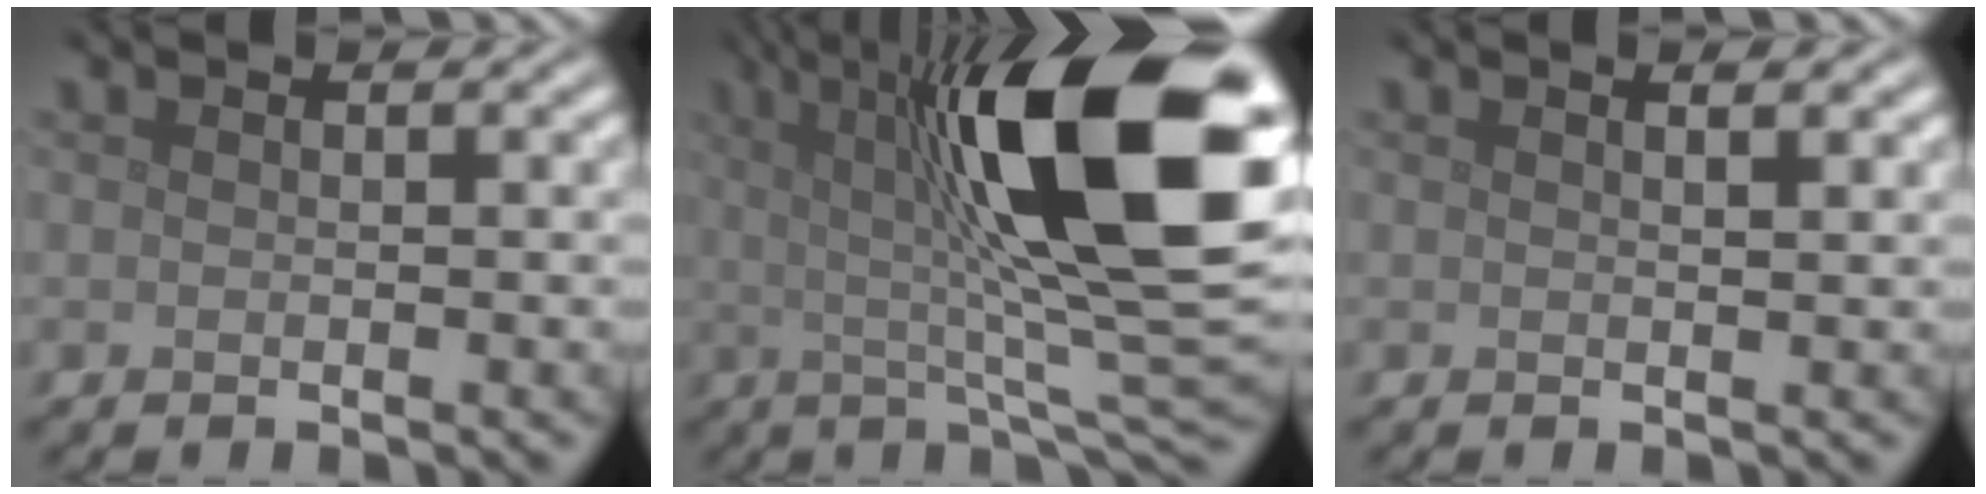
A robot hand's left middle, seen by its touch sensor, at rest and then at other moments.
{"total": 16.1, "force": [4.0, 4.1, 15.1], "torque": [-0.224, 0.010, 0.051]}
{"total": 1.3, "force": [0.8, 0.4, 1.0], "torque": [-0.011, 0.003, 0.007]}